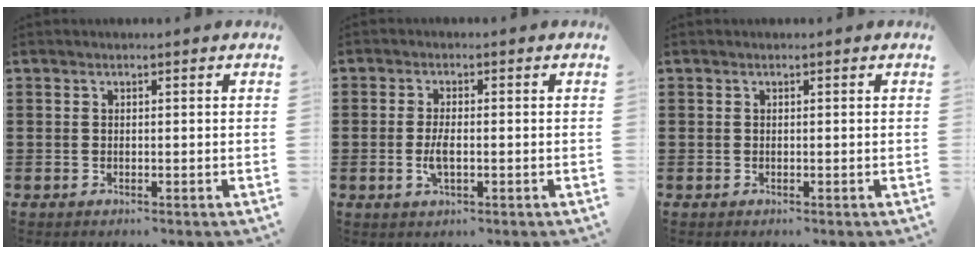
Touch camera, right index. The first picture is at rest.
{"total": 3.3, "force": [-0.6, 1.1, 3.0], "torque": [-0.068, -0.004, -0.016]}
{"total": 0.0}